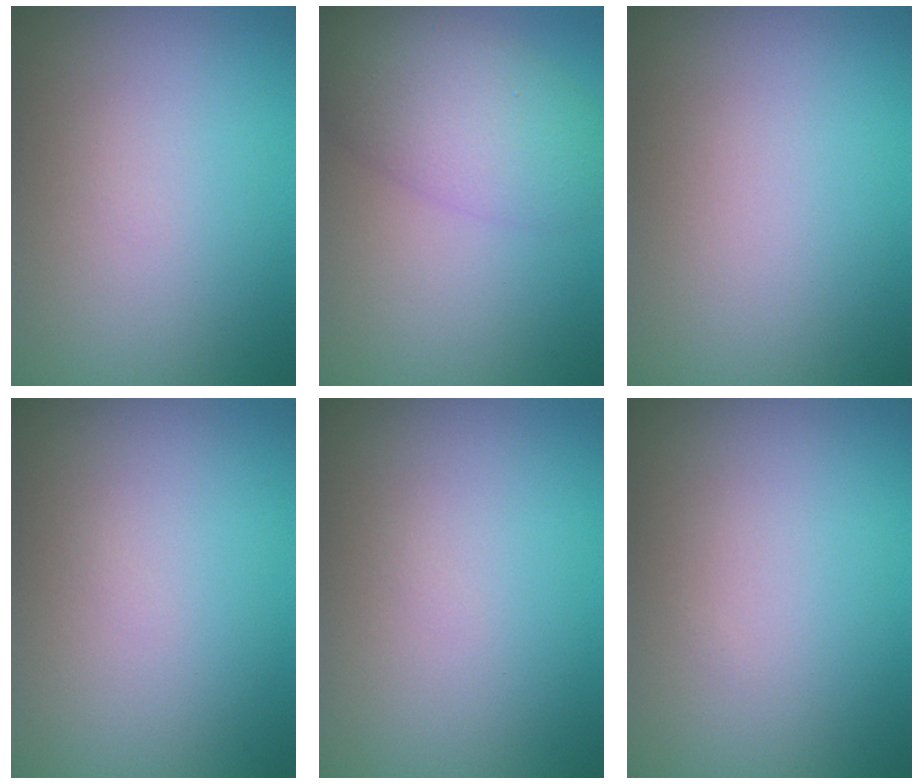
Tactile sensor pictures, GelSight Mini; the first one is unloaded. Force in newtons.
{"total": 5.1, "press": 5.1, "slide": 0.1}
{"total": 0.0}
{"total": 0.0}
{"total": 0.0}
{"total": 0.0}